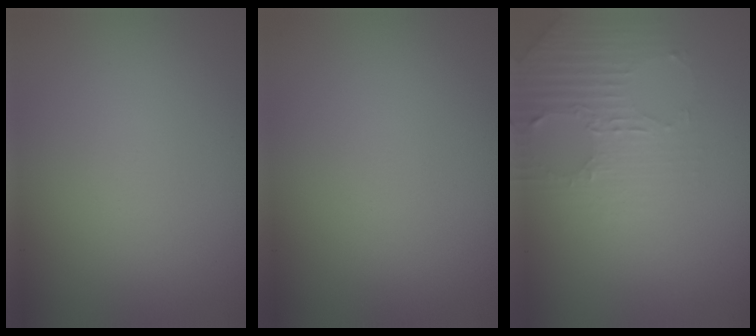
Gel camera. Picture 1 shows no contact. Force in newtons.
{"total": 0.0}
{"total": 3.5, "press": 3.4, "slide": 0.8}